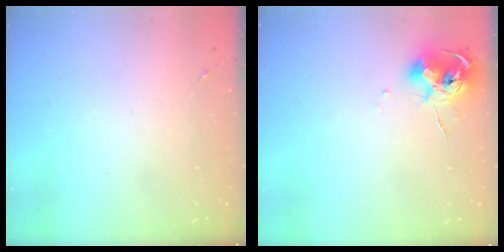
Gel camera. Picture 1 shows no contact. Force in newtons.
{"total": 10.4, "press": 10.4, "slide": 1.1}